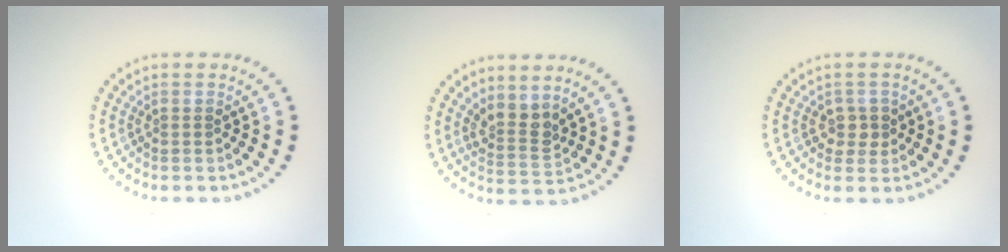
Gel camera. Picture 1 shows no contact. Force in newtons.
{"total": 2.6, "press": 1.9, "slide": 1.8}
{"total": 1.5, "press": 1.4, "slide": 0.6}